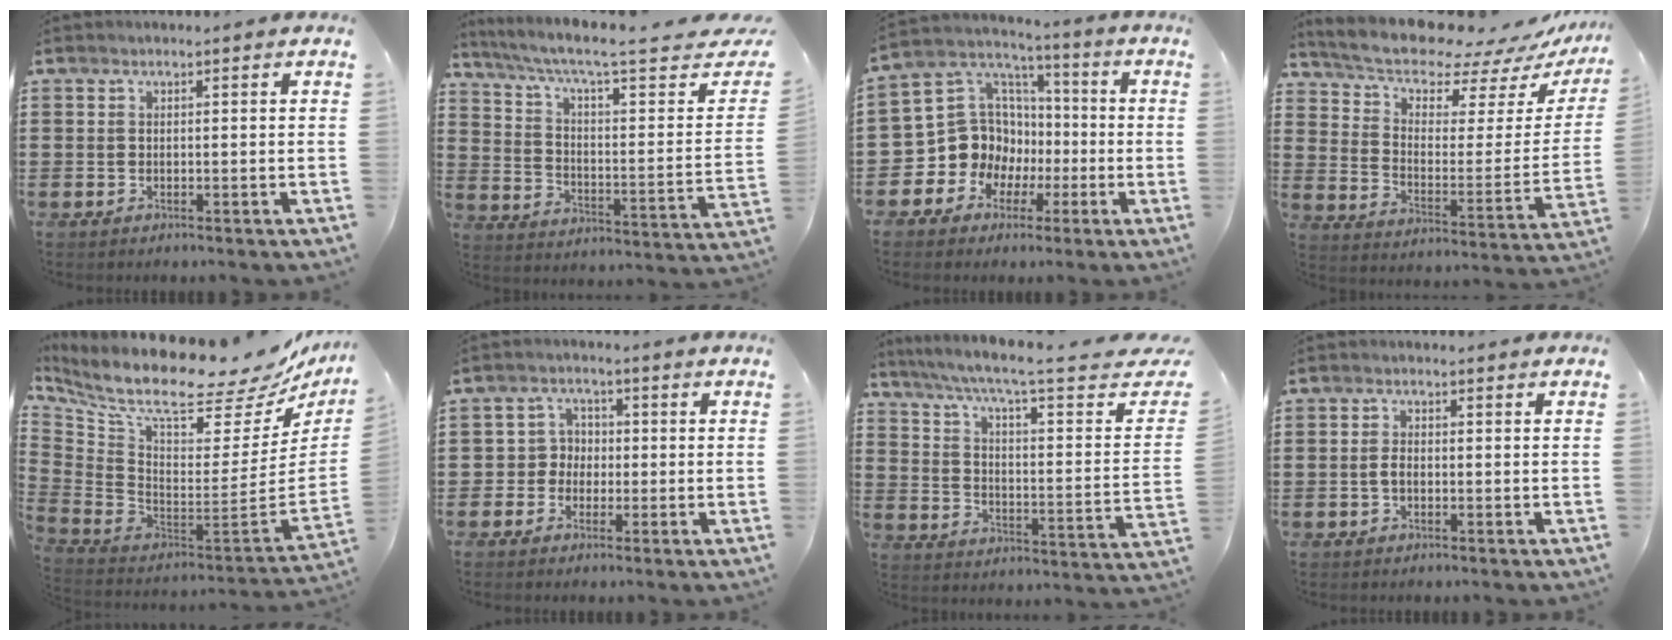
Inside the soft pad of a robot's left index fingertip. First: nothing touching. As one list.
[{"total": 6.0, "force": [3.9, 0.5, 4.5], "torque": [-0.093, -0.032, 0.058]}, {"total": 11.4, "force": [-1.6, 10.8, 3.1], "torque": [-0.119, -0.009, -0.020]}, {"total": 9.2, "force": [8.4, 2.2, 3.0], "torque": [-0.088, -0.069, 0.145]}, {"total": 11.7, "force": [9.3, 1.6, 6.9], "torque": [-0.151, -0.084, 0.149]}, {"total": 3.6, "force": [-0.9, 3.3, 0.8], "torque": [-0.032, 0.008, -0.024]}, {"total": 6.3, "force": [4.0, 0.2, 4.9], "torque": [-0.101, -0.030, 0.055]}, {"total": 1.8, "force": [-0.3, 0.9, 1.5], "torque": [-0.037, -0.002, -0.007]}]